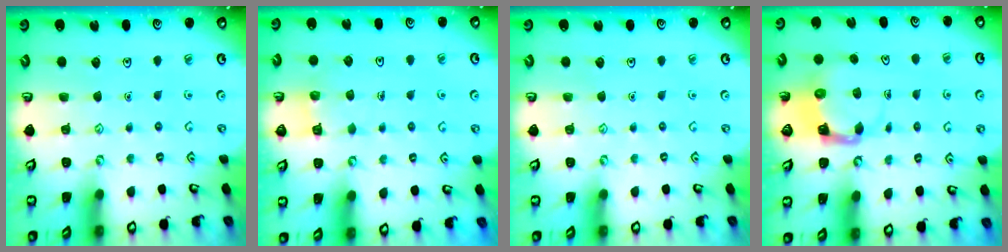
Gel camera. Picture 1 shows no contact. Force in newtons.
{"total": 3.8, "press": 3.7, "slide": 0.3}
{"total": 0.0}
{"total": 3.9, "press": 3.8, "slide": 0.7}